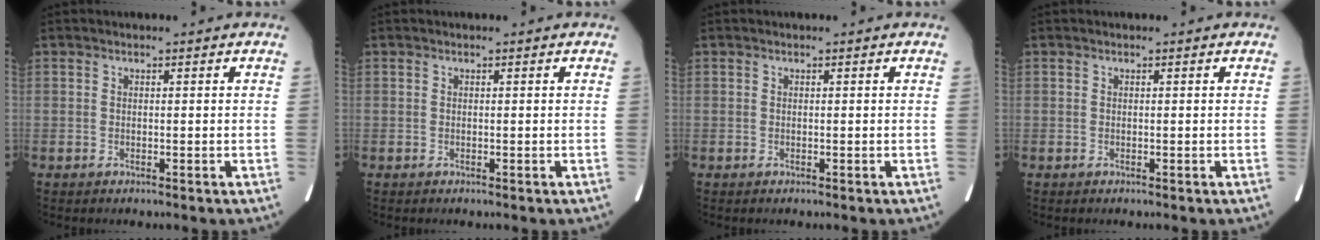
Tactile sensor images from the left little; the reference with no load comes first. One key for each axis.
{"total": 0.0}
{"total": 0.0}
{"total": 0.0}